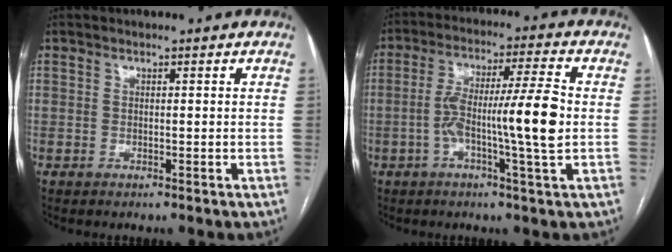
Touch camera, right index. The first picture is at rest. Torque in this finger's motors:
{"motor_torque": [0.35, -0.01, 0.44, 0.16]}